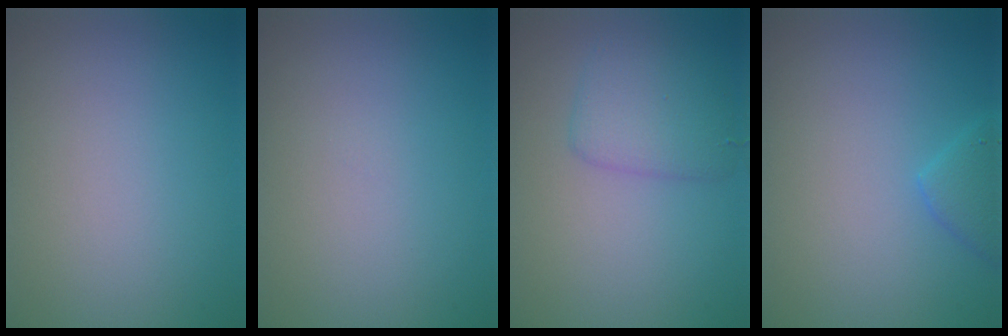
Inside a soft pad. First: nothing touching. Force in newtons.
{"total": 0.0}
{"total": 3.0, "press": 3.0, "slide": 0.2}
{"total": 1.9, "press": 1.9, "slide": 0.1}